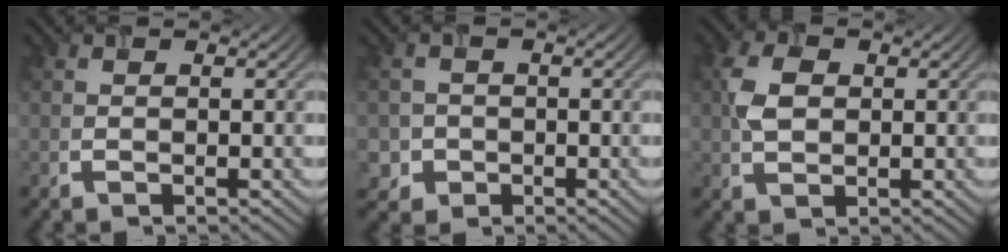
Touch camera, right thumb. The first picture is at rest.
{"total": 2.9, "force": [-1.0, 2.6, 0.2], "torque": [0.001, -0.006, -0.028]}
{"total": 4.3, "force": [0.8, 3.0, 3.0], "torque": [-0.071, 0.005, 0.010]}